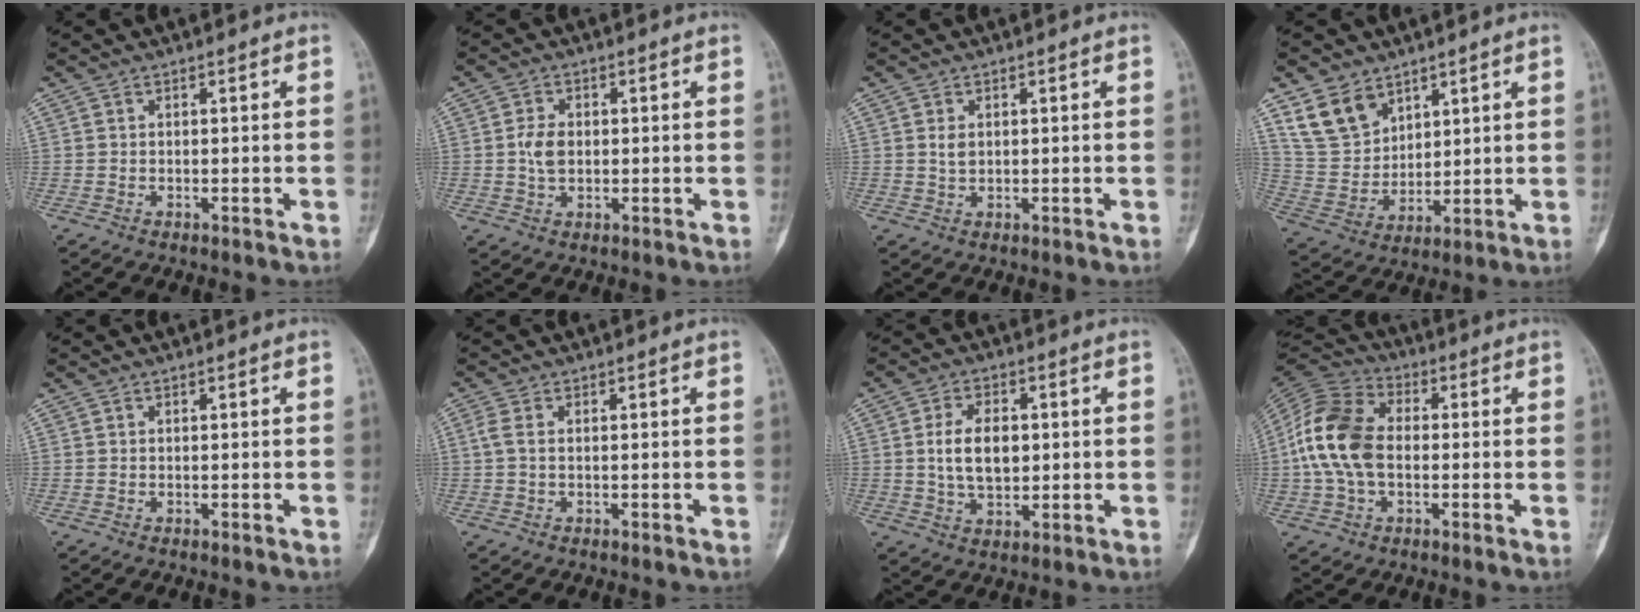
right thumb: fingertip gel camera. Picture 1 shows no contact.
{"total": 4.3, "force": [0.2, 3.0, 3.1], "torque": [-0.058, 0.002, 0.003]}
{"total": 1.8, "force": [0.4, 1.3, 1.2], "torque": [-0.019, -0.003, 0.012]}
{"total": 11.0, "force": [6.9, 7.5, 4.1], "torque": [-0.060, -0.033, 0.149]}
{"total": 0.0}
{"total": 2.0, "force": [0.2, 1.0, 1.7], "torque": [-0.051, 0.003, 0.006]}
{"total": 9.6, "force": [0.9, 5.9, 7.5], "torque": [-0.120, -0.001, 0.021]}
{"total": 14.3, "force": [-0.4, 9.5, 10.8], "torque": [-0.219, 0.031, -0.015]}